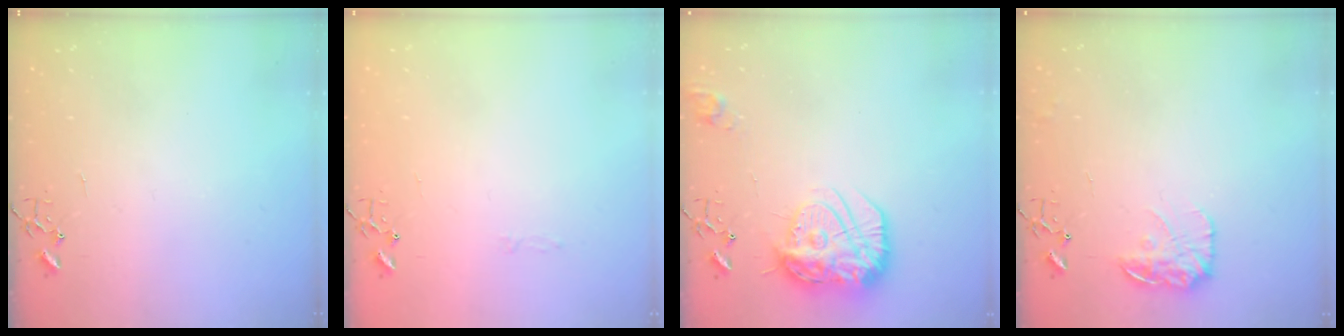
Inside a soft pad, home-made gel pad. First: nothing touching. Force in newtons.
{"total": 2.8, "press": 2.8, "slide": 0.4}
{"total": 19.1, "press": 19.1, "slide": 1.1}
{"total": 13.2, "press": 13.2, "slide": 0.6}